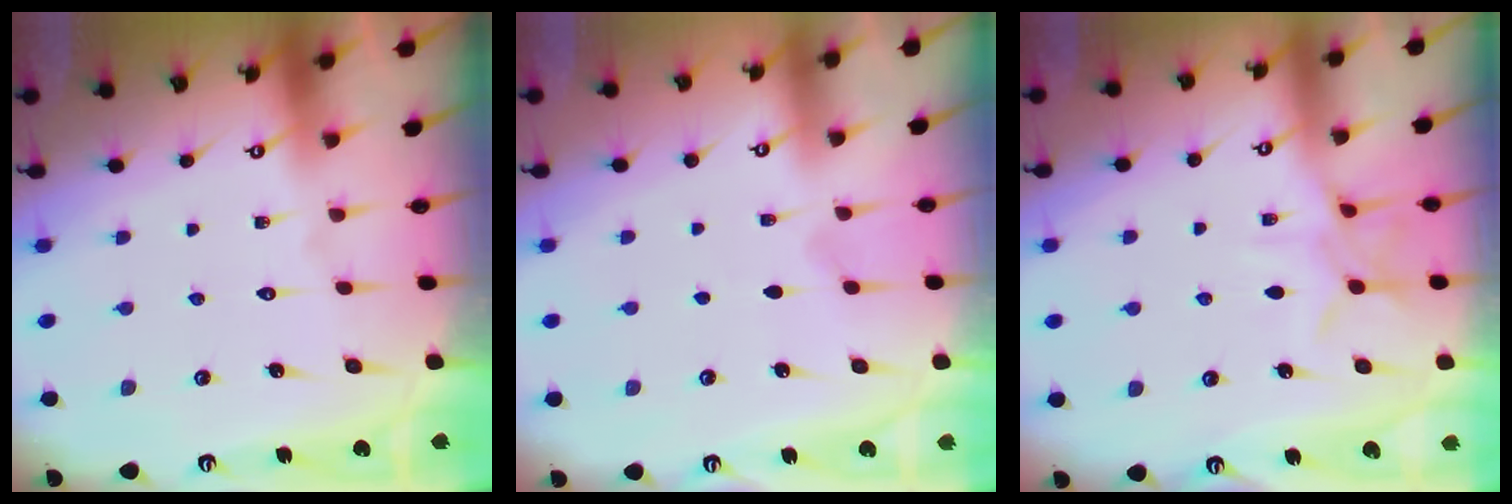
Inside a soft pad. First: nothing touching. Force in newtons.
{"total": 3.6, "press": 3.1, "slide": 1.8}
{"total": 8.3, "press": 8.3, "slide": 0.6}